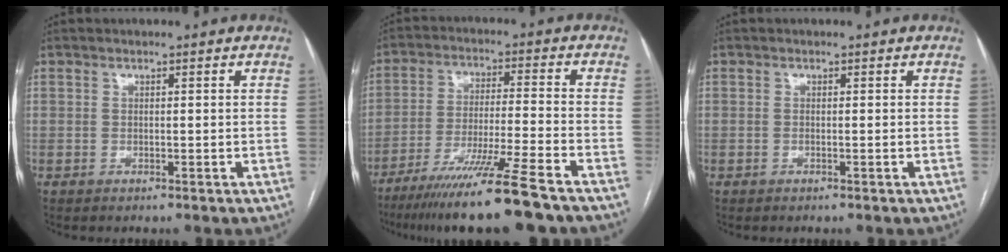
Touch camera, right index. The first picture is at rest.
{"total": 15.1, "force": [-11.4, -1.3, 9.9], "torque": [-0.178, -0.043, -0.189]}
{"total": 0.0}